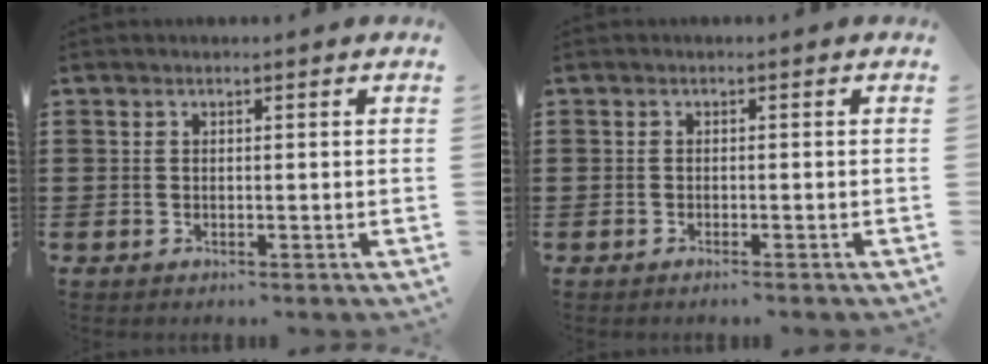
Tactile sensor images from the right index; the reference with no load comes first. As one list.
[{"total": 0.7, "force": [-0.7, -0.2, 0.2], "torque": [-0.005, -0.002, -0.014]}]